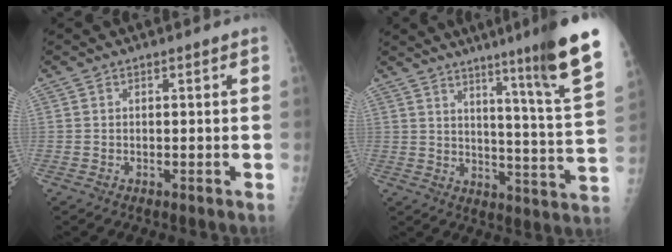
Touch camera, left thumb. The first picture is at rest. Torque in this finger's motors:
{"motor_torque": [2.69, 2.32, 1.62, -1.15, 0.51]}